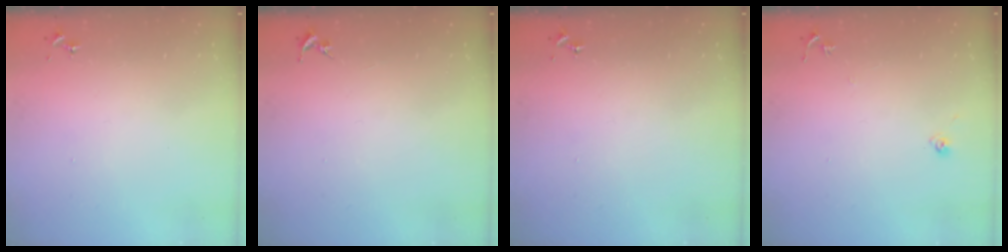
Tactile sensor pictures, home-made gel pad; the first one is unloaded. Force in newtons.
{"total": 0.0}
{"total": 0.0}
{"total": 6.2, "press": 6.1, "slide": 0.5}